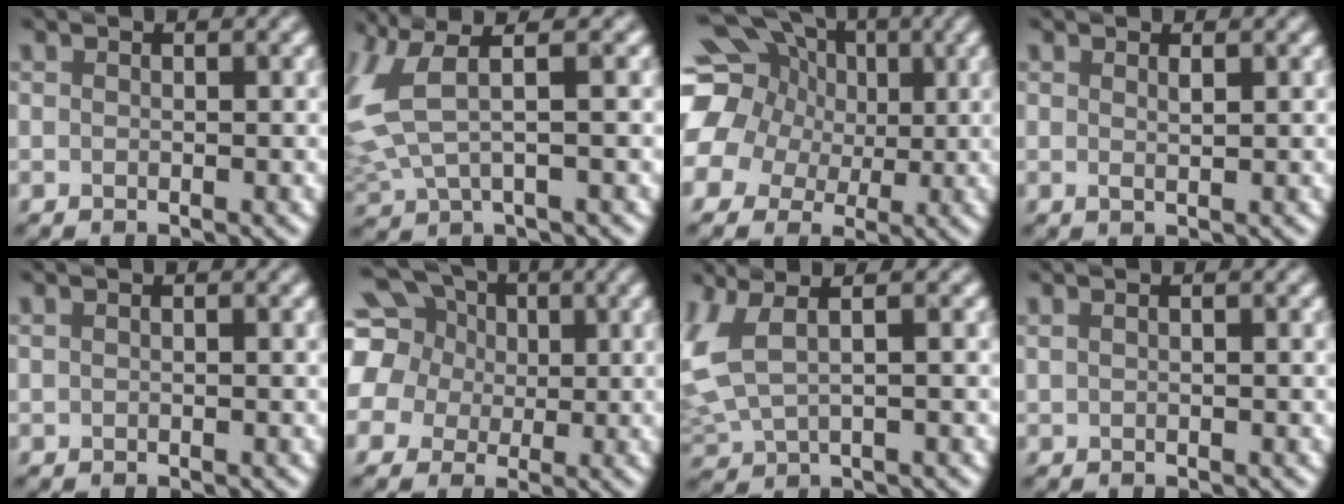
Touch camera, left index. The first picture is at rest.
{"total": 5.5, "force": [1.6, 1.9, 4.9], "torque": [-0.133, 0.004, 0.032]}
{"total": 18.5, "force": [4.5, 15.7, 8.8], "torque": [-0.203, 0.030, 0.039]}
{"total": 0.7, "force": [0.3, 0.1, 0.5], "torque": [-0.014, -0.005, 0.006]}
{"total": 0.7, "force": [0.5, 0.3, 0.5], "torque": [-0.012, -0.001, 0.004]}
{"total": 13.4, "force": [4.3, 11.3, 5.9], "torque": [-0.169, 0.032, 0.057]}
{"total": 5.7, "force": [1.3, 2.6, 4.9], "torque": [-0.138, 0.001, 0.034]}
{"total": 1.6, "force": [1.0, 0.8, 1.1], "torque": [-0.016, -0.002, 0.001]}